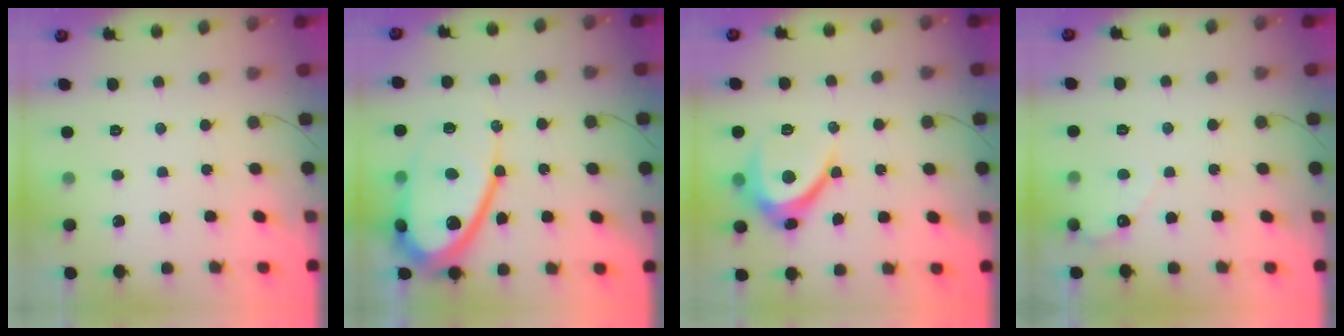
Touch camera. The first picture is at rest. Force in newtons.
{"total": 17.8, "press": 17.7, "slide": 1.3}
{"total": 9.6, "press": 9.6, "slide": 0.9}
{"total": 2.2, "press": 2.2, "slide": 0.1}